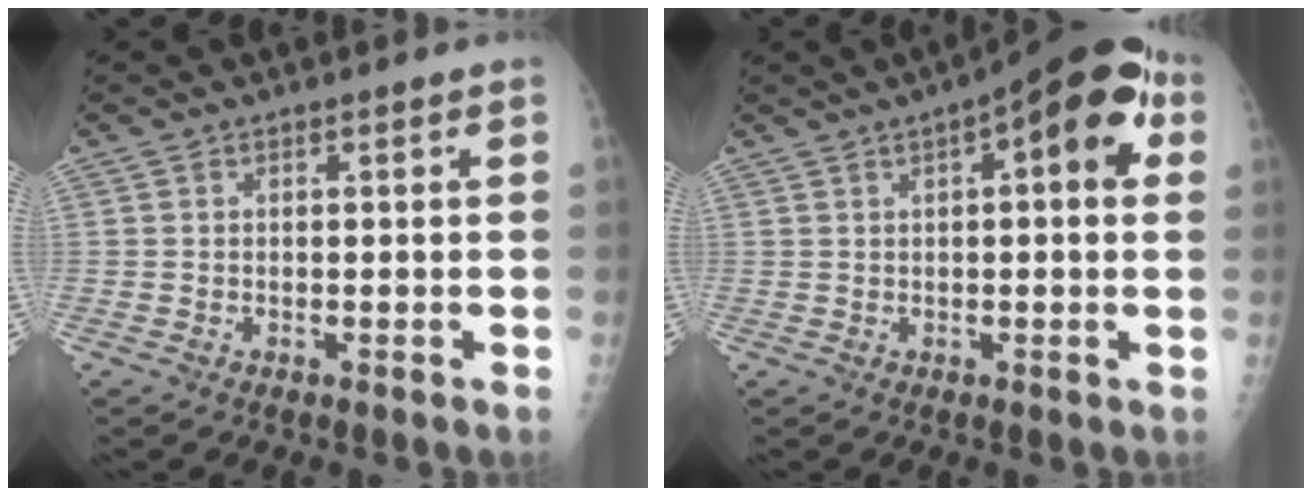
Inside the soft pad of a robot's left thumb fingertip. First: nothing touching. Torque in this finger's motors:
{"motor_torque": [0.02, 0.73, 0.10, -0.10, 0.08]}